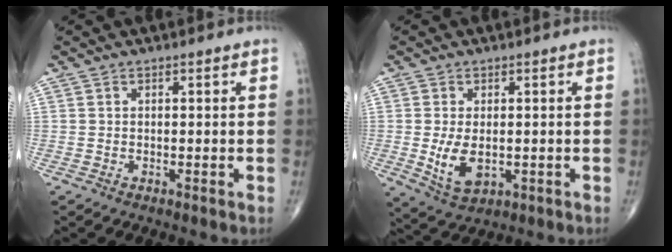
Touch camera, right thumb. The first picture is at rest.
{"total": 6.7, "force": [-0.7, 3.8, 5.5], "torque": [-0.099, -0.016, -0.001]}